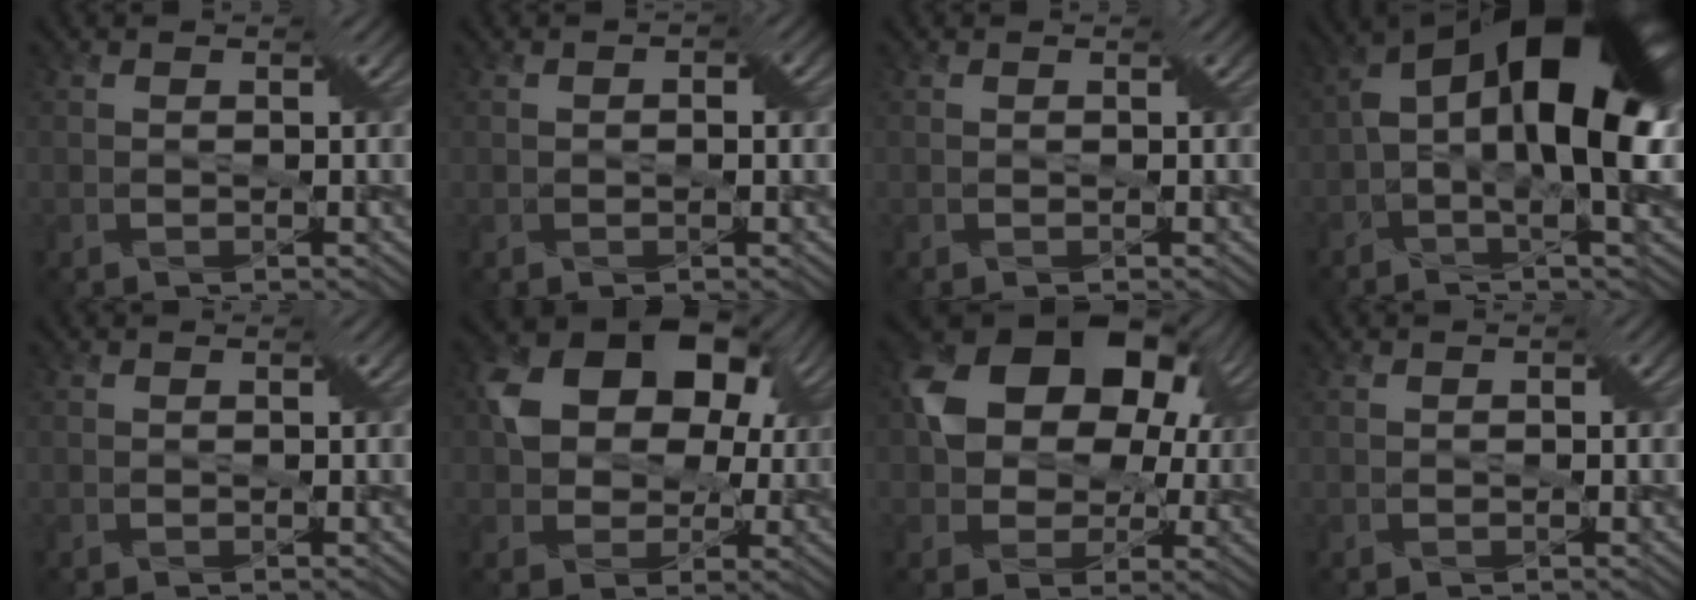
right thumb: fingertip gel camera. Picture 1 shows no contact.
{"total": 1.5, "force": [0.2, 0.7, 1.3], "torque": [-0.020, 0.003, 0.003]}
{"total": 0.0}
{"total": 19.0, "force": [2.4, 8.5, 16.8], "torque": [-0.272, 0.008, 0.038]}
{"total": 0.0}
{"total": 11.9, "force": [3.3, 8.7, 7.3], "torque": [-0.131, 0.010, 0.053]}
{"total": 14.9, "force": [4.0, 10.8, 9.4], "torque": [-0.166, 0.016, 0.071]}
{"total": 0.0}